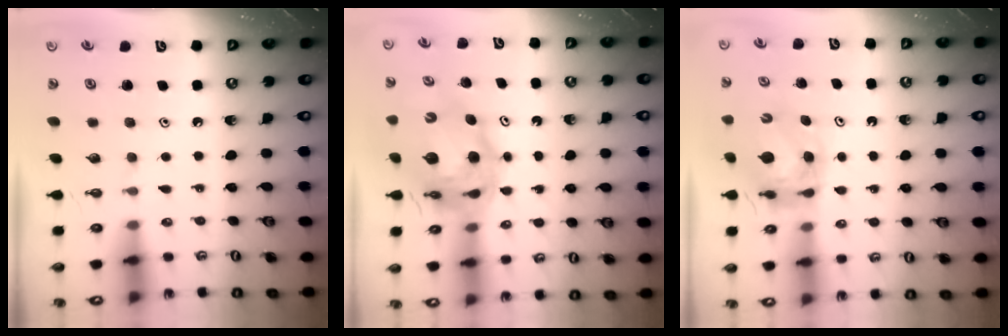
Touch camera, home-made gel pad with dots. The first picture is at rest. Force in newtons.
{"total": 11.9, "press": 11.8, "slide": 1.5}
{"total": 6.1, "press": 6.1, "slide": 0.6}